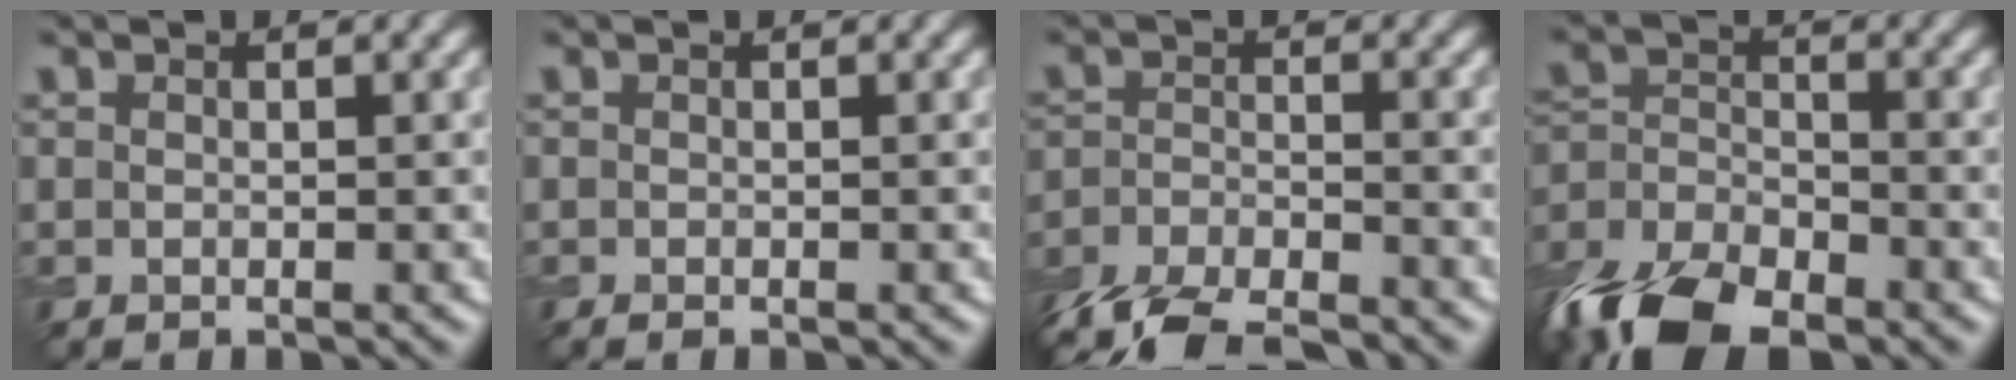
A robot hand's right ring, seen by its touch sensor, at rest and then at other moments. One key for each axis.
{"total": 0.6, "fx": -0.4, "fy": 0.1, "fz": 0.4, "tx": -0.008, "ty": -0.004, "tz": -0.009}
{"total": 8.2, "fx": -7.1, "fy": 2.5, "fz": 3.4, "tx": -0.069, "ty": -0.032, "tz": -0.124}
{"total": 10.7, "fx": -7.8, "fy": 4.5, "fz": 5.7, "tx": -0.123, "ty": -0.021, "tz": -0.150}